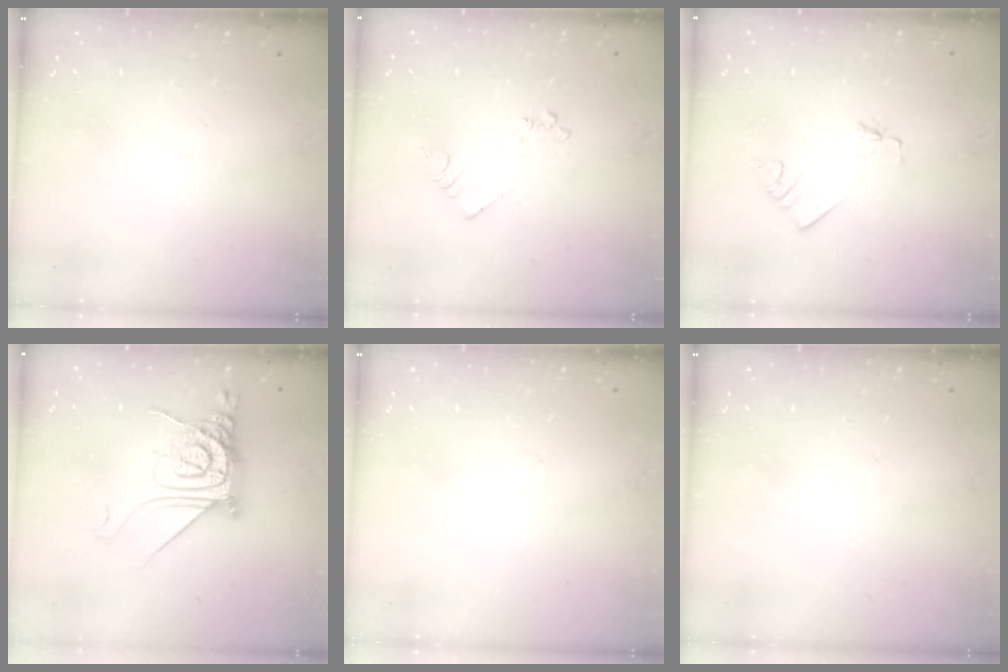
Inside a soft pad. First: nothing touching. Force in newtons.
{"total": 4.0, "press": 4.0, "slide": 0.4}
{"total": 2.7, "press": 2.7, "slide": 0.3}
{"total": 15.6, "press": 15.5, "slide": 1.5}
{"total": 0.0}
{"total": 0.0}